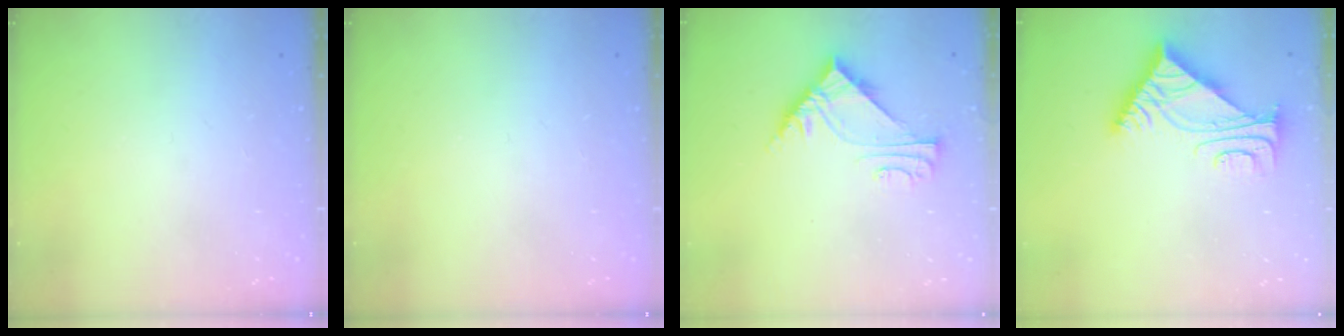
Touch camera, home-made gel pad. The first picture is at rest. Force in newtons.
{"total": 0.0}
{"total": 7.0, "press": 7.0, "slide": 0.4}
{"total": 7.0, "press": 7.0, "slide": 0.2}